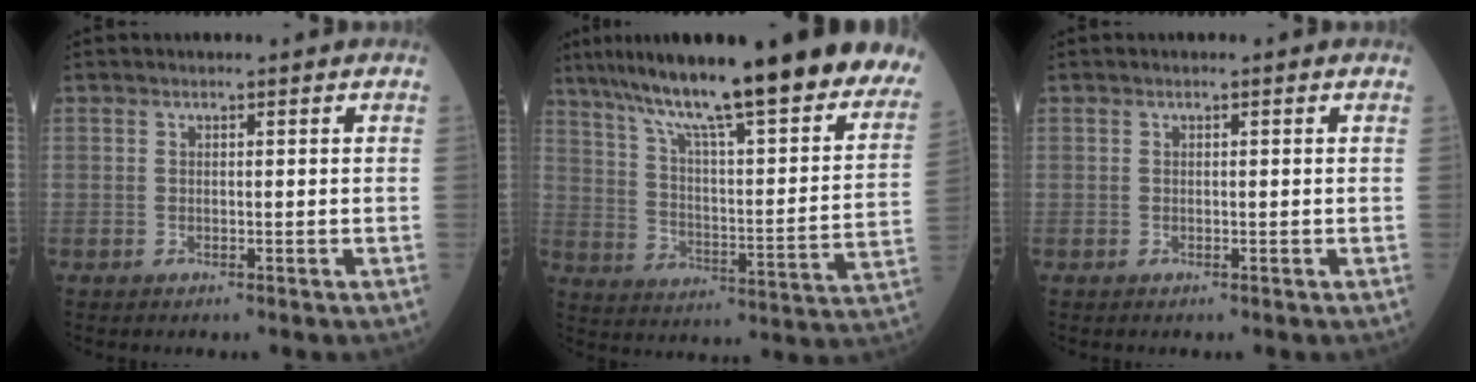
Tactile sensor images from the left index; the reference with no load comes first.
{"total": 31.5, "force": [25.3, 3.7, 18.4], "torque": [-0.246, -0.042, 0.341]}
{"total": 0.0}